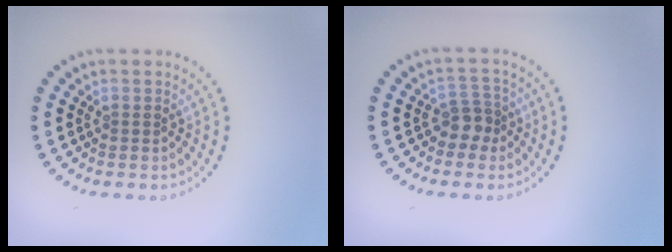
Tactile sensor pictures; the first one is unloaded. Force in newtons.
{"total": 2.0, "press": 1.6, "slide": 1.1}